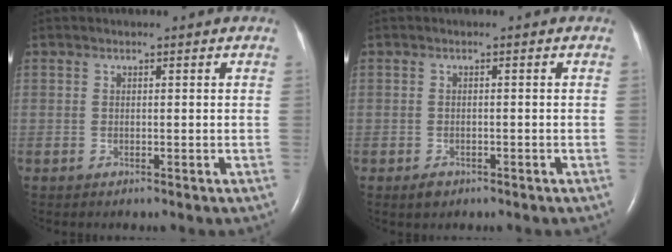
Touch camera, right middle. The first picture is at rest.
{"total": 1.5, "force": [-1.0, 0.9, 0.7], "torque": [-0.015, 0.001, -0.011]}